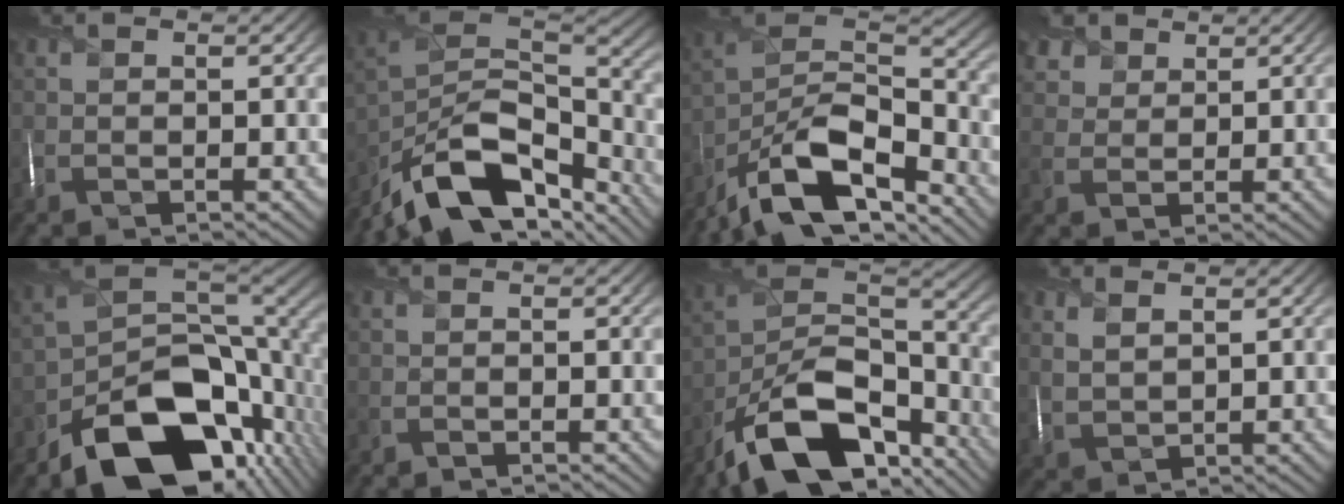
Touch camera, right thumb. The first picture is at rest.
{"total": 15.5, "force": [-11.0, 6.7, 8.7], "torque": [-0.217, -0.008, -0.192]}
{"total": 15.4, "force": [-11.5, 5.2, 8.8], "torque": [-0.199, -0.002, -0.208]}
{"total": 3.9, "force": [2.8, 2.4, 1.2], "torque": [-0.041, -0.002, 0.064]}
{"total": 17.9, "force": [-9.5, 9.6, 11.8], "torque": [-0.191, -0.041, -0.152]}
{"total": 0.0}
{"total": 17.8, "force": [-12.0, 8.4, 10.2], "torque": [-0.222, -0.031, -0.208]}
{"total": 3.3, "force": [2.1, 1.6, 2.1], "torque": [-0.055, 0.003, 0.048]}